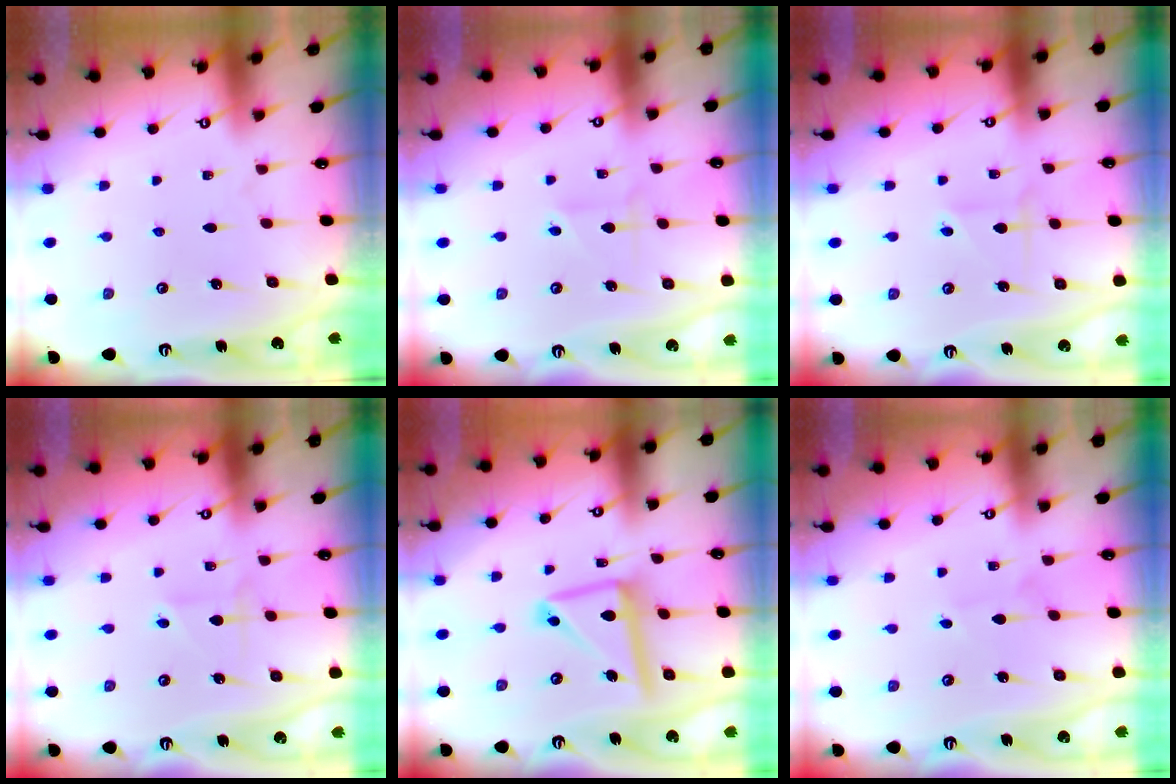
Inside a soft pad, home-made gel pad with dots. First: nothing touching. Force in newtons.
{"total": 2.0, "press": 1.9, "slide": 0.5}
{"total": 2.5, "press": 2.4, "slide": 0.6}
{"total": 2.6, "press": 2.5, "slide": 0.9}
{"total": 13.7, "press": 13.7, "slide": 1.4}
{"total": 2.3, "press": 2.3, "slide": 0.1}